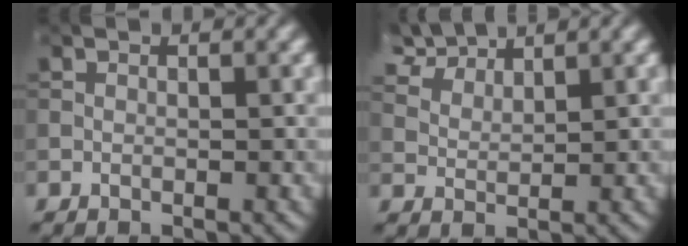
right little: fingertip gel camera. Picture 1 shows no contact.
{"total": 5.8, "force": [4.8, 2.0, 2.6], "torque": [-0.062, 0.010, 0.091]}